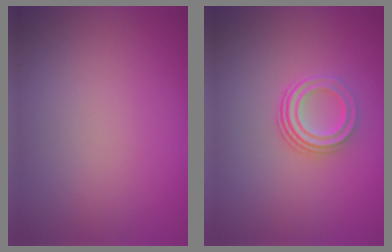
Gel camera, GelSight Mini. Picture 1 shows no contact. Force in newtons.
{"total": 3.1, "press": 2.3, "slide": 2.1}